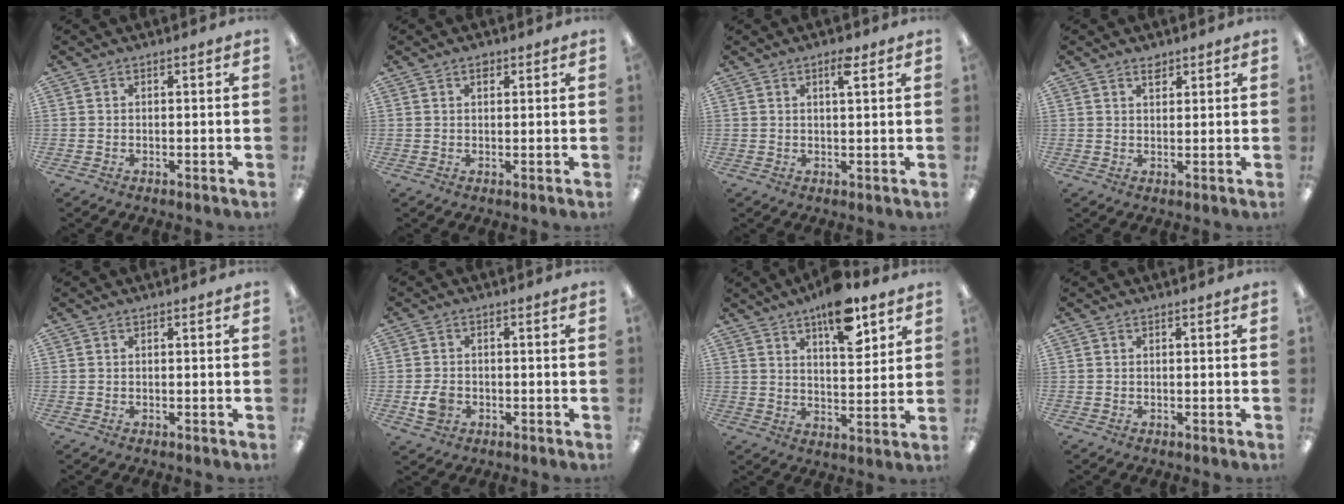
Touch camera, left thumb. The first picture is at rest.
{"total": 1.5, "force": [1.0, 0.7, 0.8], "torque": [-0.010, -0.002, 0.016]}
{"total": 3.5, "force": [2.1, 0.7, 2.7], "torque": [-0.045, -0.004, 0.033]}
{"total": 2.5, "force": [2.0, 1.1, 1.0], "torque": [-0.007, -0.007, 0.034]}
{"total": 0.0}
{"total": 4.0, "force": [-1.2, 3.1, 2.1], "torque": [-0.032, 0.000, -0.022]}
{"total": 12.2, "force": [8.3, 4.6, 7.8], "torque": [-0.106, -0.045, 0.138]}
{"total": 0.0}